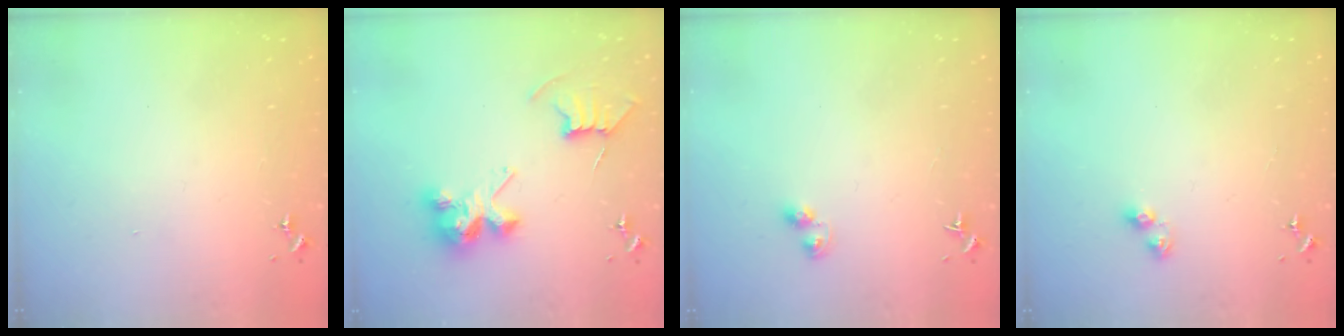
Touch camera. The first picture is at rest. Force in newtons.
{"total": 10.5, "press": 10.5, "slide": 0.5}
{"total": 4.2, "press": 4.2, "slide": 0.4}
{"total": 5.0, "press": 4.9, "slide": 1.1}